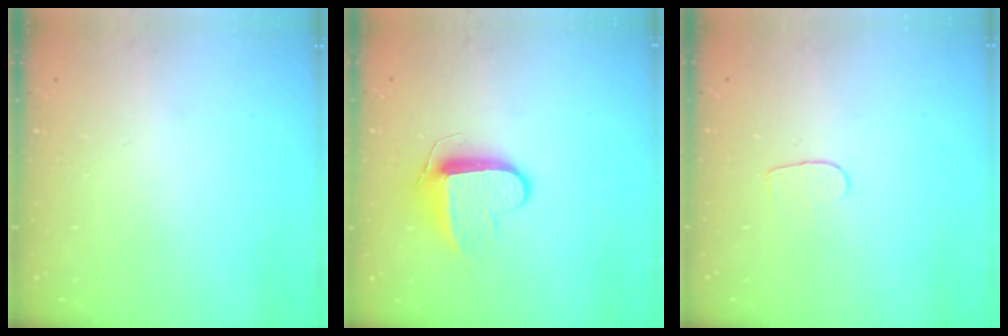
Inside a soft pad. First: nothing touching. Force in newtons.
{"total": 9.4, "press": 9.4, "slide": 0.2}
{"total": 4.3, "press": 4.3, "slide": 0.5}